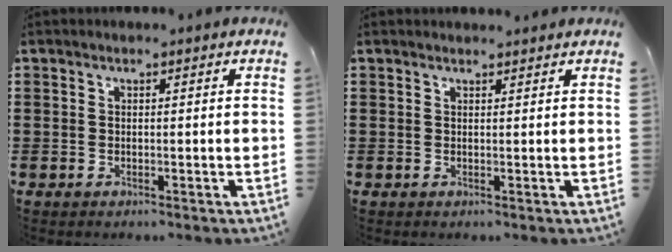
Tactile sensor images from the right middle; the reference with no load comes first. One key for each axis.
{"total": 0.8, "fx": 0.8, "fy": 0.0, "fz": 0.1, "tx": 0.004, "ty": -0.003, "tz": 0.014}